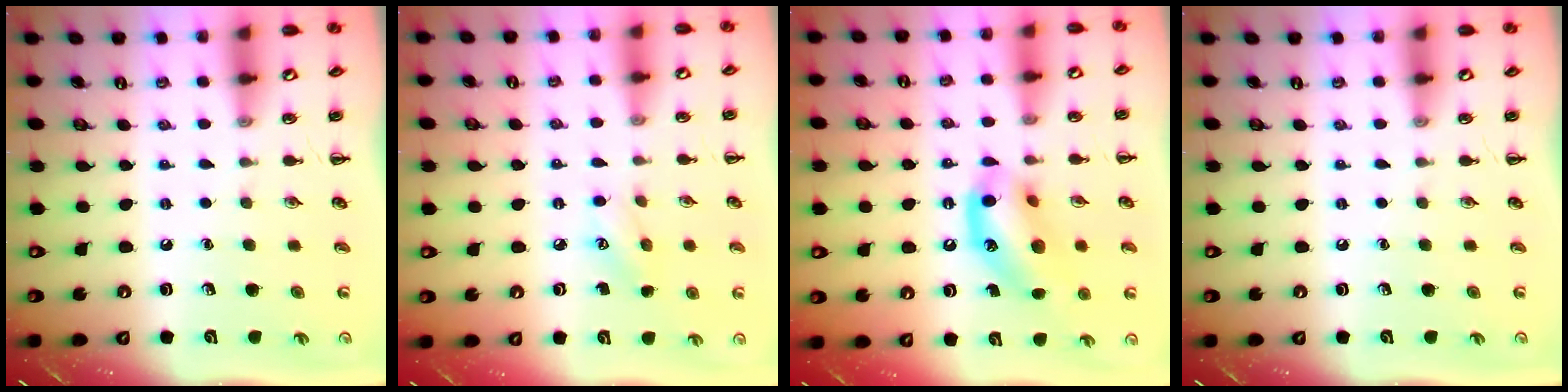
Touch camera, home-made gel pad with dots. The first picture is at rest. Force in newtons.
{"total": 5.7, "press": 5.6, "slide": 1.2}
{"total": 14.8, "press": 14.4, "slide": 3.3}
{"total": 0.0}